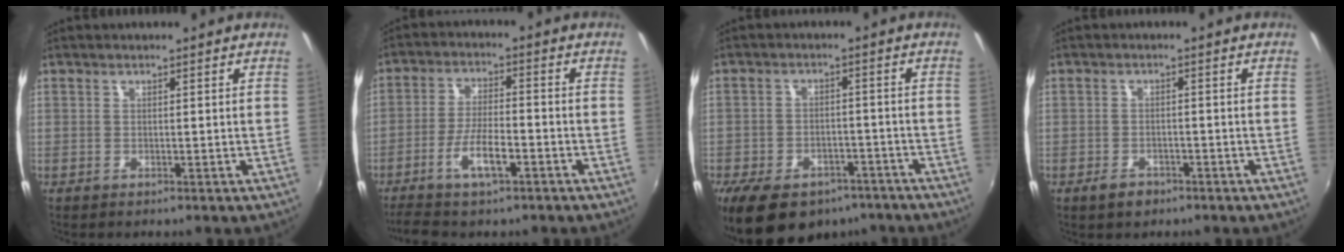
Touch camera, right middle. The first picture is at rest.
{"total": 8.3, "force": [-5.2, 2.0, 6.1], "torque": [-0.136, -0.003, -0.096]}
{"total": 16.7, "force": [-11.8, 9.0, 7.8], "torque": [-0.175, -0.009, -0.164]}
{"total": 2.8, "force": [-2.0, 1.6, 1.1], "torque": [-0.027, -0.001, -0.031]}